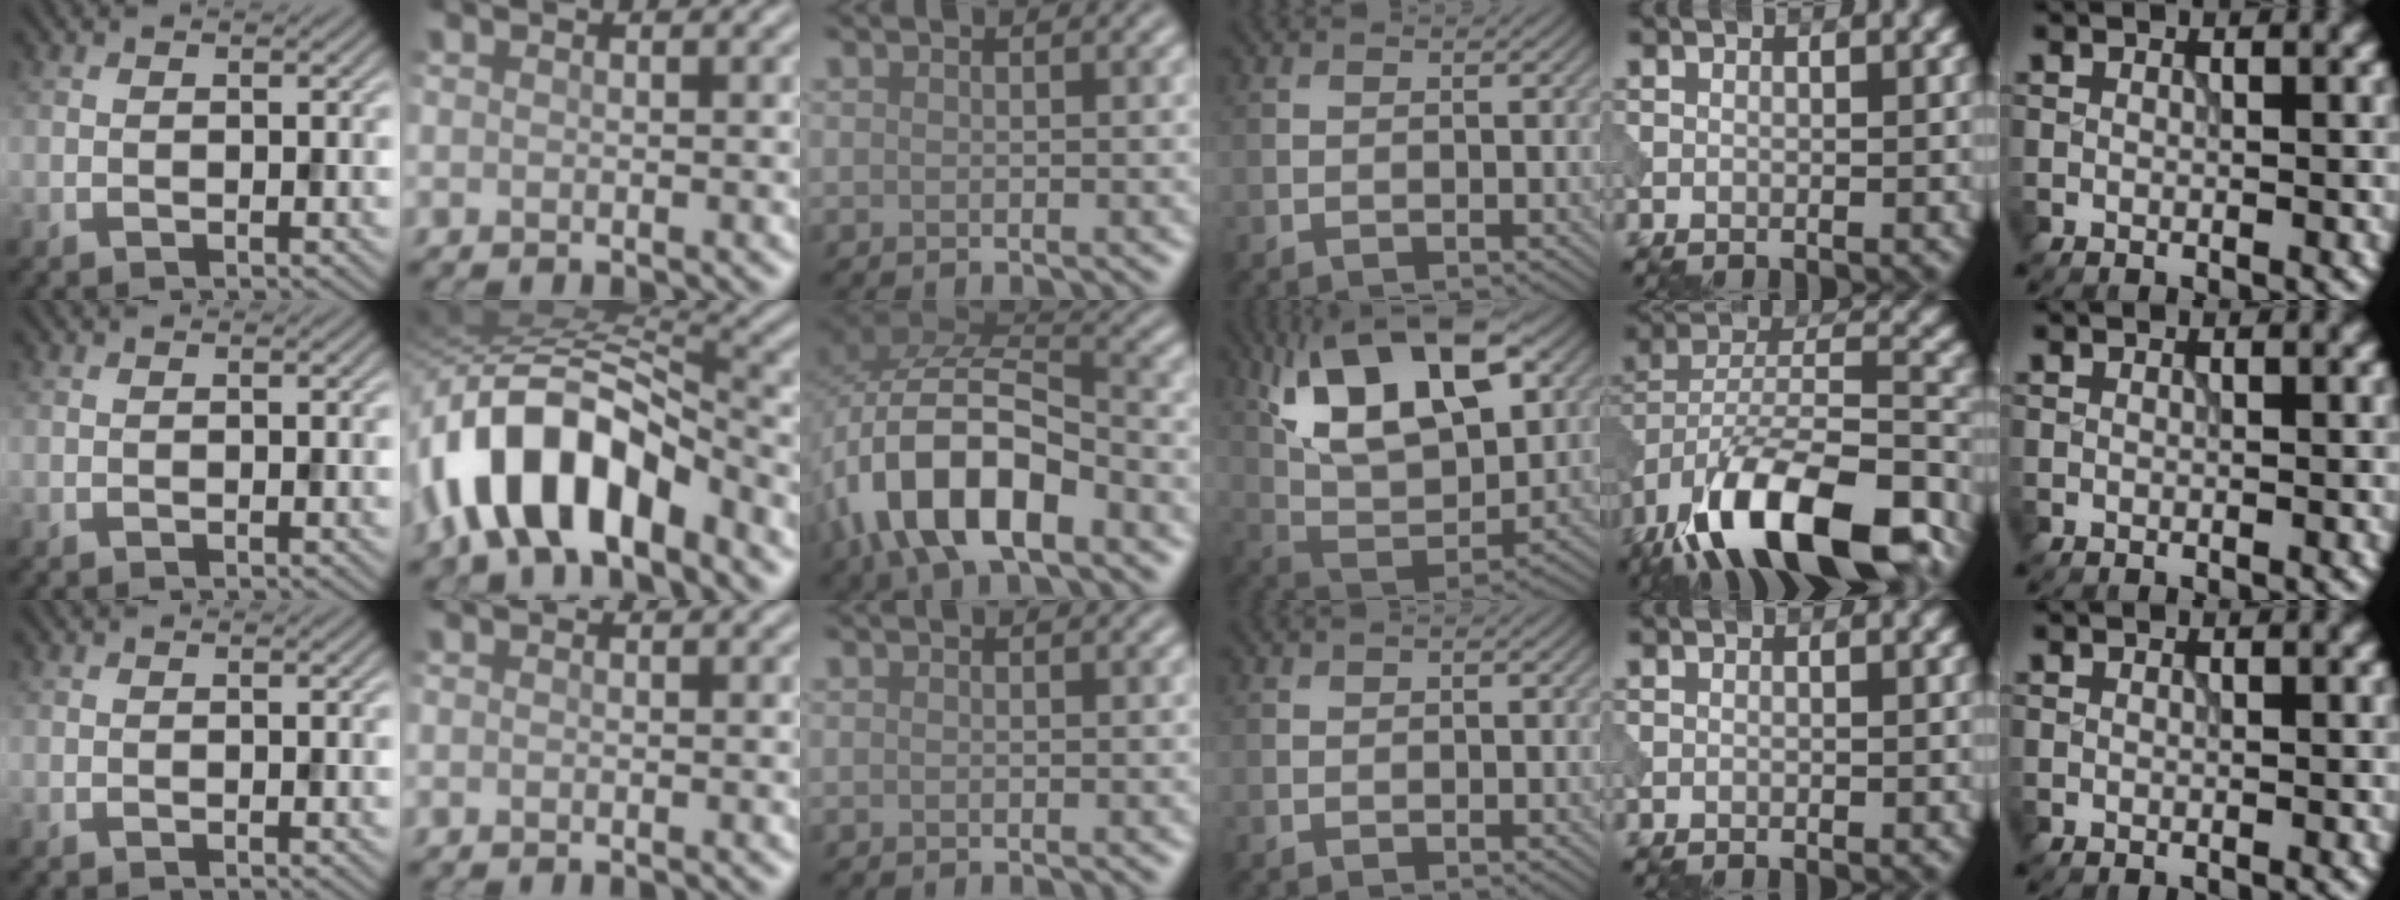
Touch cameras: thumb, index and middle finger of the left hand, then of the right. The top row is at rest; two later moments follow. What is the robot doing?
{"motion": "extract", "object": "peg toy"}